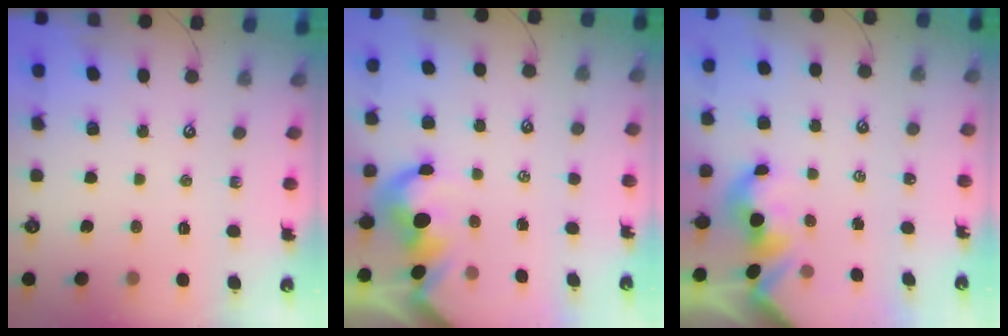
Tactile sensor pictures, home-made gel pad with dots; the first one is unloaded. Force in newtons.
{"total": 1.2, "press": 0.9, "slide": 0.8}
{"total": 1.6, "press": 1.5, "slide": 0.3}